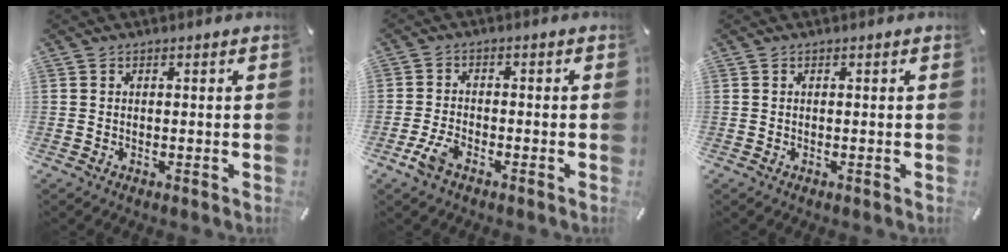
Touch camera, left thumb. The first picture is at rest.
{"total": 4.9, "force": [-2.9, 2.7, 2.8], "torque": [-0.070, 0.009, -0.058]}
{"total": 0.0}